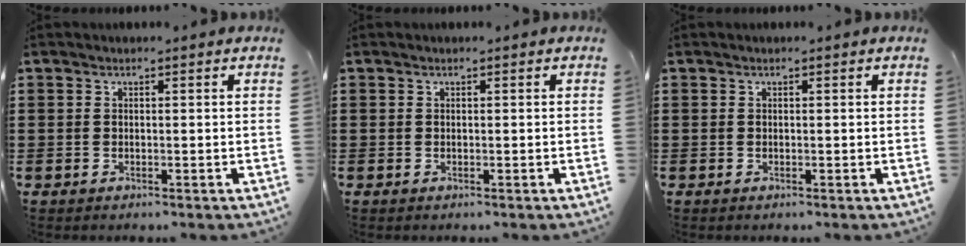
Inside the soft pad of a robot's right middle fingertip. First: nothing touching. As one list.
[{"total": 0.0}, {"total": 0.0}]